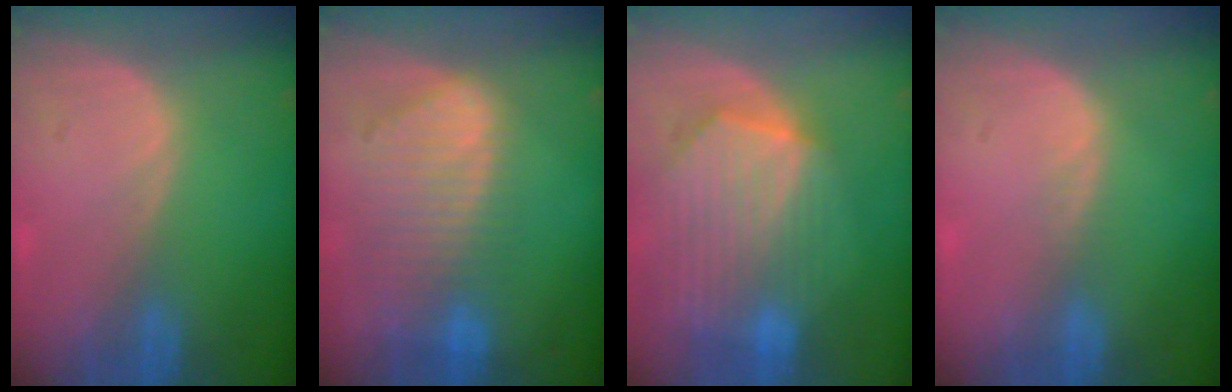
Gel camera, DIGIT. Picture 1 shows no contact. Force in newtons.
{"total": 9.2, "press": 8.1, "slide": 4.4}
{"total": 10.3, "press": 9.0, "slide": 5.2}
{"total": 1.1, "press": 0.7, "slide": 0.9}